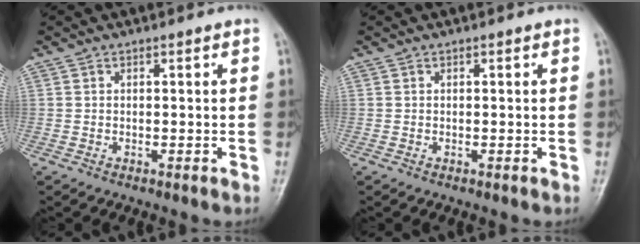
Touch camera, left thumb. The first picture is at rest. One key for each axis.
{"total": 0.0}